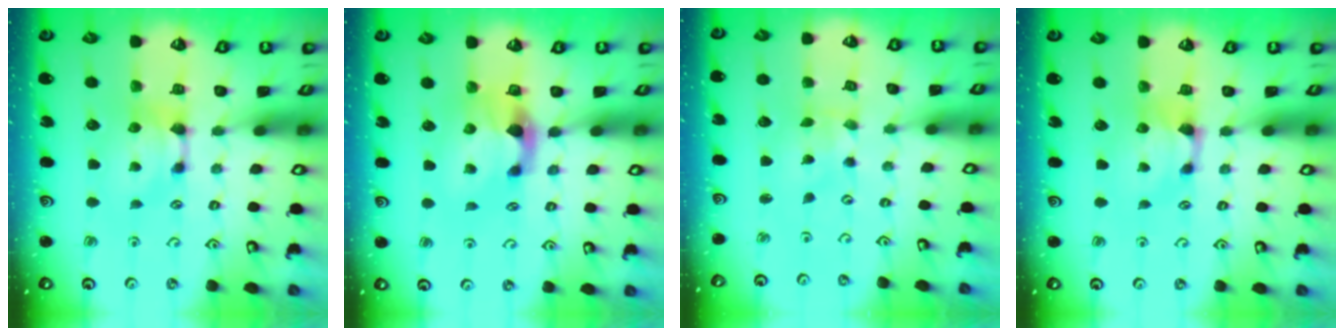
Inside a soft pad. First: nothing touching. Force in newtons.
{"total": 3.0, "press": 2.6, "slide": 1.3}
{"total": 4.1, "press": 4.1, "slide": 0.7}
{"total": 0.9, "press": 0.2, "slide": 0.9}